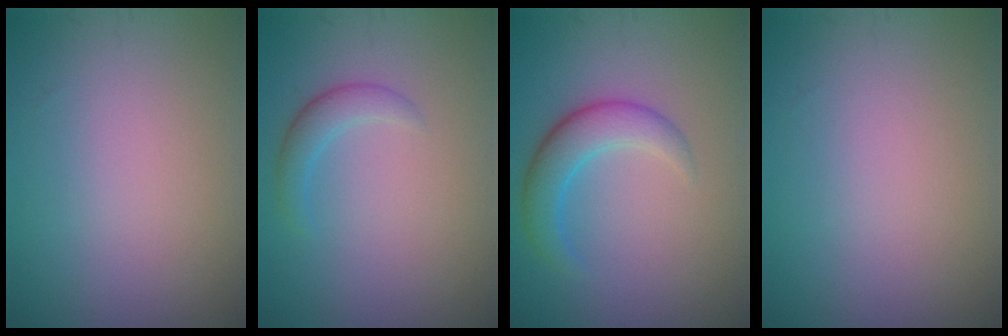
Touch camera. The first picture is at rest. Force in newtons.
{"total": 1.8, "press": 1.8, "slide": 0.0}
{"total": 3.6, "press": 3.6, "slide": 0.2}
{"total": 0.0}